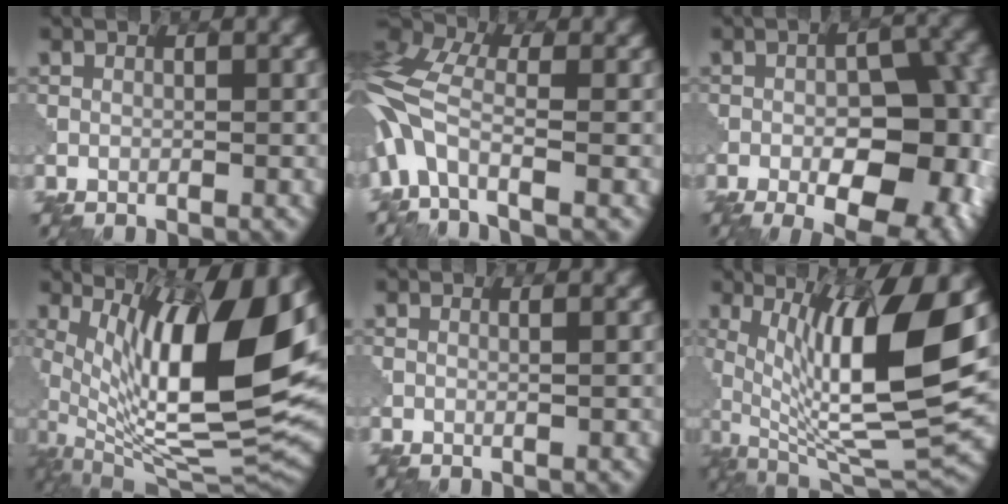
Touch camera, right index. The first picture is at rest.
{"total": 7.2, "force": [-2.5, 3.2, 6.0], "torque": [-0.151, 0.001, -0.062]}
{"total": 12.5, "force": [-4.4, 6.1, 10.0], "torque": [-0.108, -0.010, -0.053]}
{"total": 15.4, "force": [3.8, 4.9, 14.1], "torque": [-0.239, -0.001, 0.071]}
{"total": 1.3, "force": [0.5, 0.8, 0.9], "torque": [0.005, 0.011, -0.013]}
{"total": 12.2, "force": [2.7, 3.2, 11.4], "torque": [-0.190, -0.004, 0.057]}